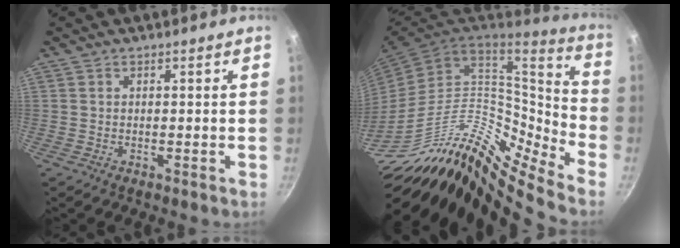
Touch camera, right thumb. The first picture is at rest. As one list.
[{"total": 26.8, "force": [-14.3, 9.9, 20.3], "torque": [-0.277, 0.064, -0.258]}]